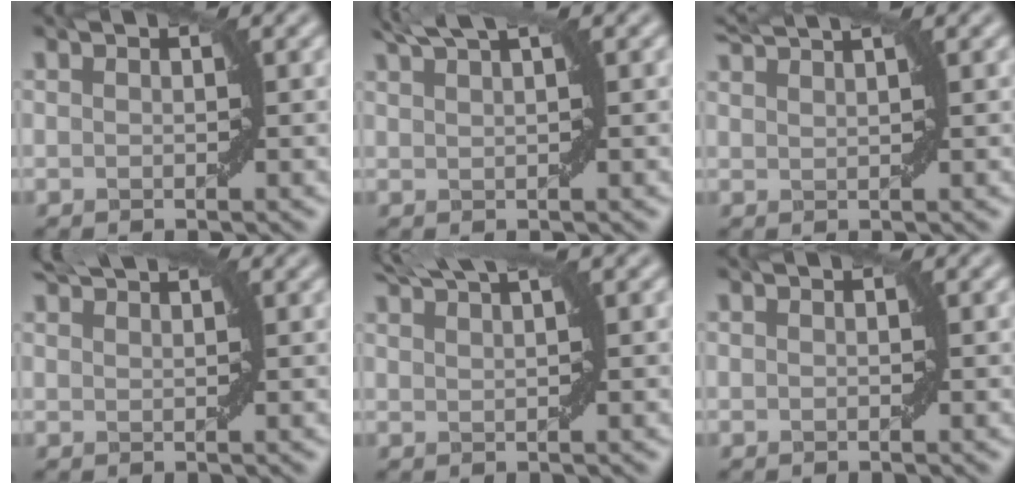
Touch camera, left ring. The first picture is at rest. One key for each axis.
{"total": 3.1, "fx": 2.3, "fy": 0.4, "fz": 1.9, "tx": -0.026, "ty": 0.008, "tz": 0.039}
{"total": 2.8, "fx": 2.5, "fy": 0.2, "fz": 1.3, "tx": -0.013, "ty": 0.009, "tz": 0.038}
{"total": 2.7, "fx": 2.4, "fy": 0.3, "fz": 1.2, "tx": -0.011, "ty": 0.007, "tz": 0.039}
{"total": 4.1, "fx": 3.3, "fy": 0.5, "fz": 2.4, "tx": -0.033, "ty": 0.014, "tz": 0.049}
{"total": 0.0}